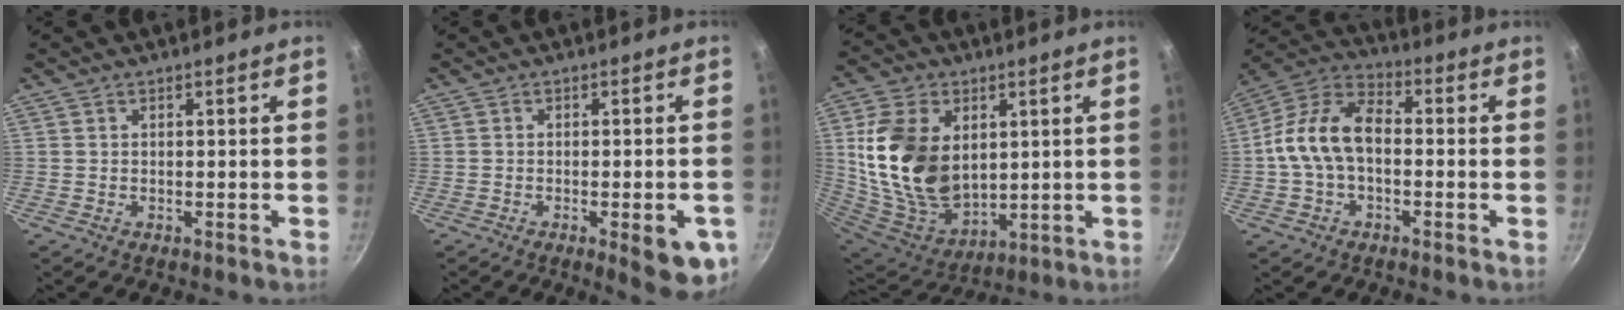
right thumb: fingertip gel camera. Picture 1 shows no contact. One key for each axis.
{"total": 8.8, "fx": -3.3, "fy": 2.6, "fz": 7.8, "tx": -0.071, "ty": 0.010, "tz": -0.036}
{"total": 20.7, "fx": 4.0, "fy": 14.1, "fz": 14.7, "tx": -0.258, "ty": -0.031, "tz": 0.091}
{"total": 12.4, "fx": -1.1, "fy": 7.8, "fz": 9.5, "tx": -0.159, "ty": 0.045, "tz": -0.040}